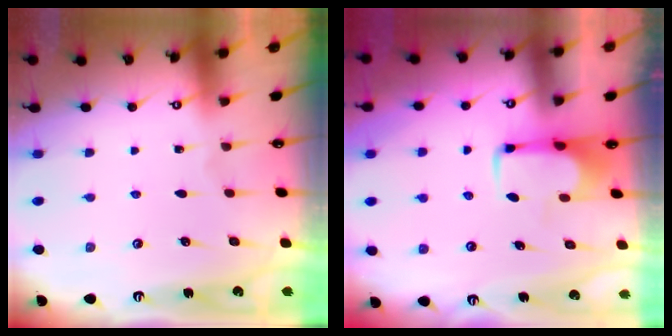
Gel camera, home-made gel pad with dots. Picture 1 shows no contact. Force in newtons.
{"total": 1.9, "press": 1.9, "slide": 0.4}